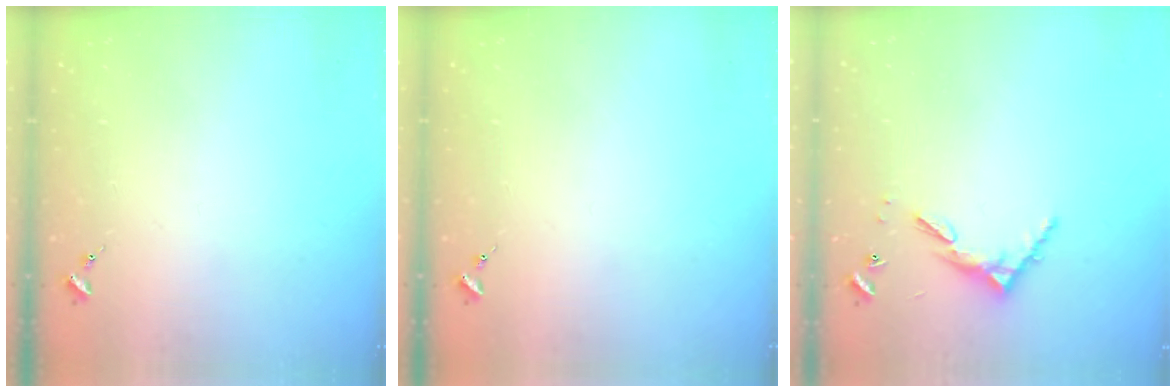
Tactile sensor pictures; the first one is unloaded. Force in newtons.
{"total": 0.0}
{"total": 6.3, "press": 6.3, "slide": 0.5}